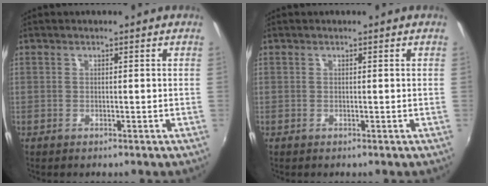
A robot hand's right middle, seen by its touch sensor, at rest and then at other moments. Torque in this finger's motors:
{"motor_torque": [0.03, -0.11, 0.00, 0.00]}